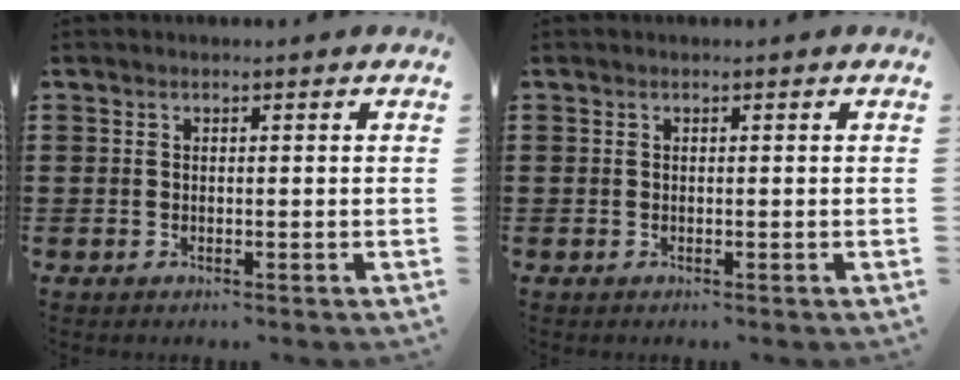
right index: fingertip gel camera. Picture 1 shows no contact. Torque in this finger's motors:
{"motor_torque": [0.07, 0.08, 0.00, 0.00]}